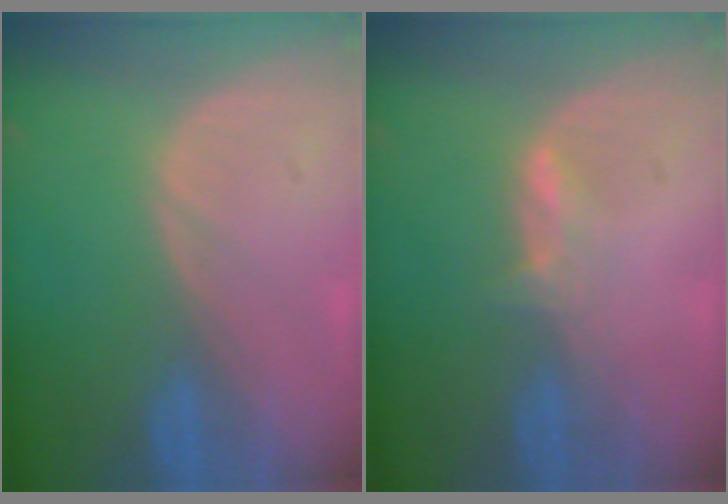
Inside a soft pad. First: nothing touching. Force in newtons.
{"total": 2.1, "press": 2.0, "slide": 0.4}